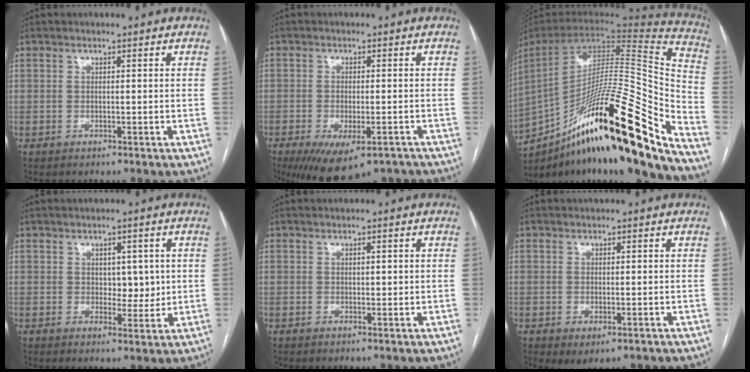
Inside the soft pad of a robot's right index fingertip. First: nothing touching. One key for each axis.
{"total": 11.3, "fx": -7.8, "fy": 4.1, "fz": 7.1, "tx": -0.112, "ty": -0.013, "tz": -0.112}
{"total": 35.8, "fx": -22.5, "fy": 3.4, "fz": 27.7, "tx": -0.396, "ty": -0.028, "tz": -0.358}
{"total": 4.0, "fx": 0.7, "fy": 2.4, "fz": 3.1, "tx": -0.037, "ty": -0.001, "tz": 0.016}
{"total": 0.8, "fx": 0.3, "fy": 0.5, "fz": 0.6, "tx": -0.007, "ty": -0.001, "tz": 0.005}
{"total": 2.9, "fx": -1.3, "fy": 1.3, "fz": 2.2, "tx": -0.029, "ty": -0.006, "tz": -0.009}